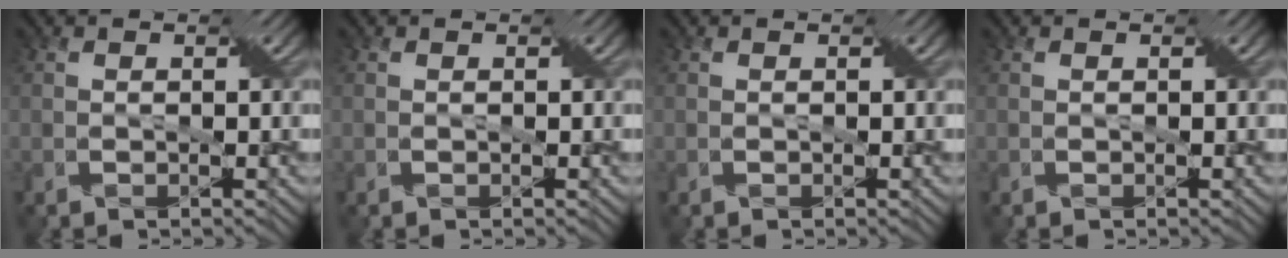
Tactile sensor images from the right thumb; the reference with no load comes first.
{"total": 0.0}
{"total": 0.0}
{"total": 0.0}